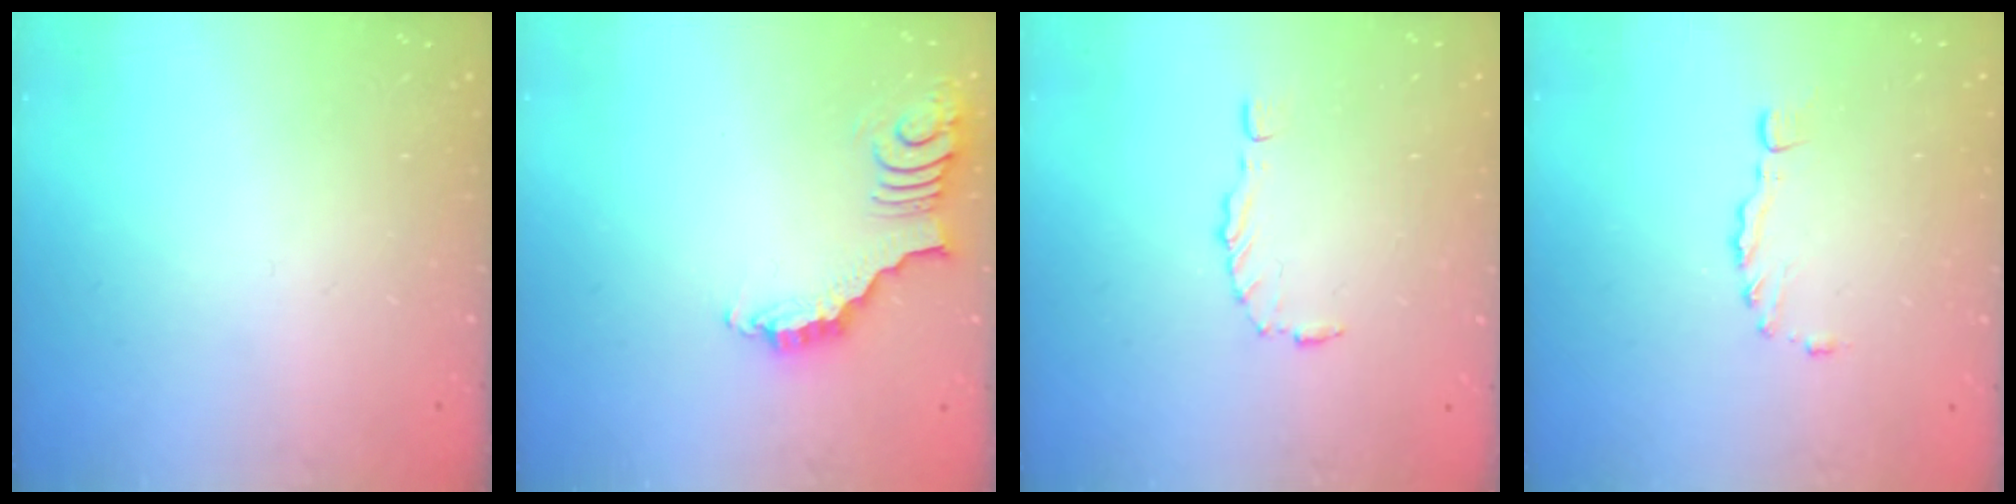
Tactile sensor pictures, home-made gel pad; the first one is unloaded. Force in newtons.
{"total": 3.7, "press": 3.6, "slide": 0.7}
{"total": 1.9, "press": 1.9, "slide": 0.3}
{"total": 2.9, "press": 2.9, "slide": 0.5}